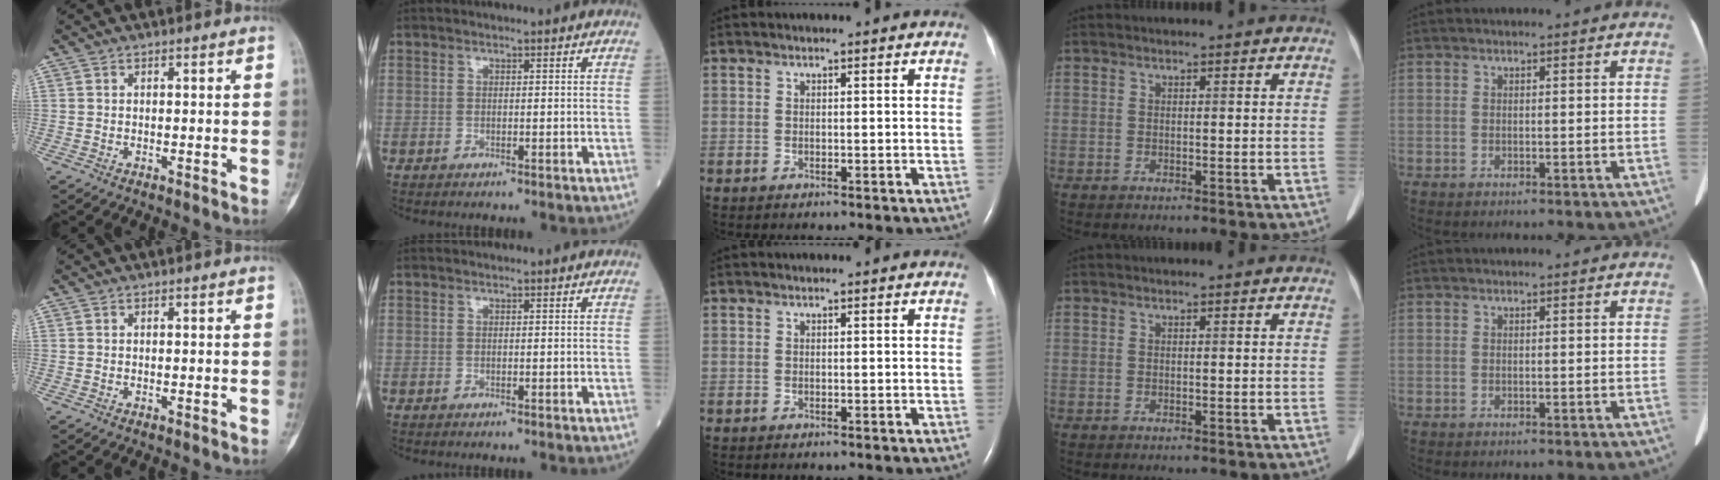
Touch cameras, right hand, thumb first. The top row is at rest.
{}